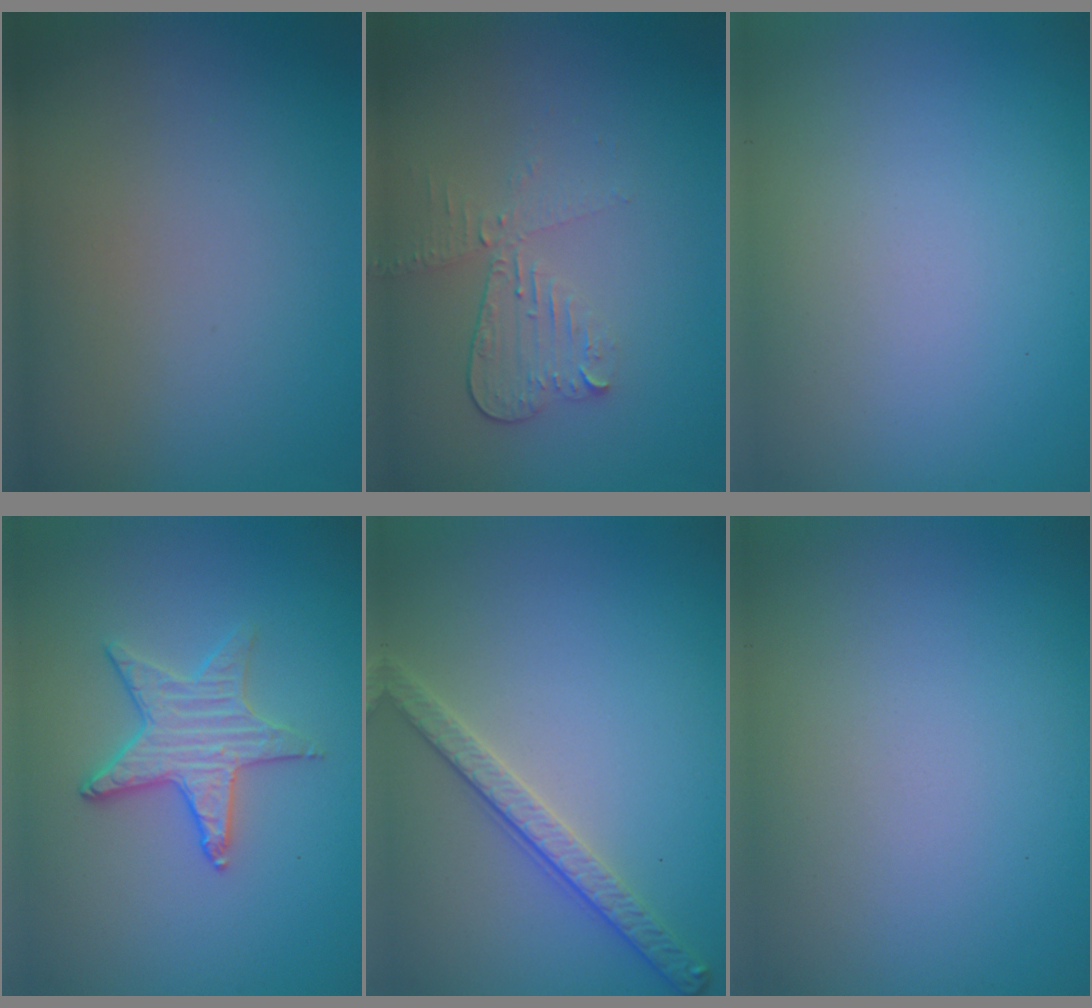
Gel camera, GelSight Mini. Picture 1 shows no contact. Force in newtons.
{"total": 3.0, "press": 2.6, "slide": 1.4}
{"total": 0.0}
{"total": 3.0, "press": 2.9, "slide": 0.7}
{"total": 2.8, "press": 2.7, "slide": 0.8}
{"total": 0.0}